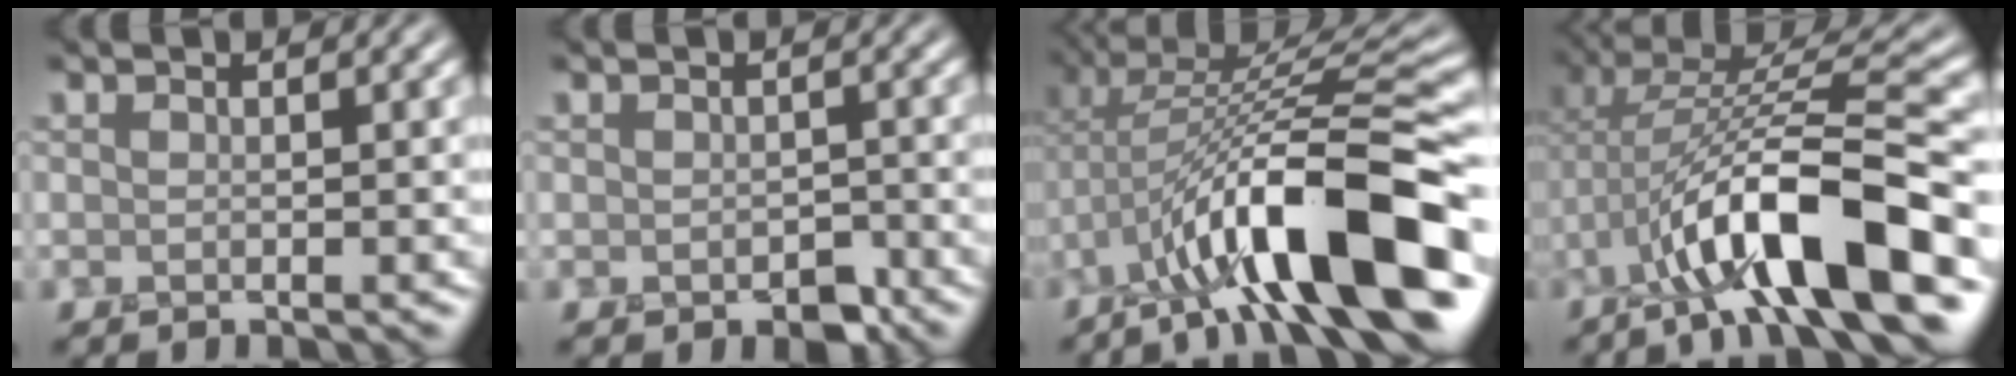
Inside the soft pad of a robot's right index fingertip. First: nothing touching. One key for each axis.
{"total": 1.6, "fx": -1.0, "fy": 1.0, "fz": 0.8, "tx": -0.011, "ty": -0.005, "tz": -0.012}
{"total": 12.6, "fx": -3.6, "fy": 3.9, "fz": 11.5, "tx": -0.180, "ty": 0.016, "tz": -0.061}
{"total": 11.2, "fx": -3.2, "fy": 3.3, "fz": 10.2, "tx": -0.172, "ty": 0.016, "tz": -0.058}